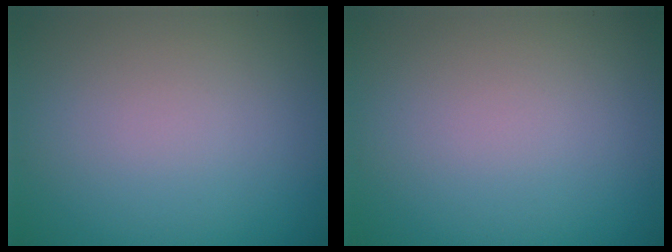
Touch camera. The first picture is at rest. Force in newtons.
{"total": 0.0}